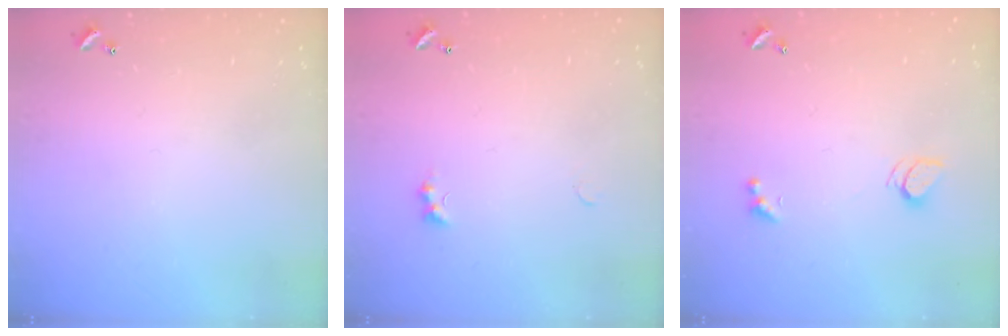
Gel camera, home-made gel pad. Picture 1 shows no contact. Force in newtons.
{"total": 1.4, "press": 1.3, "slide": 0.5}
{"total": 2.5, "press": 2.4, "slide": 0.6}